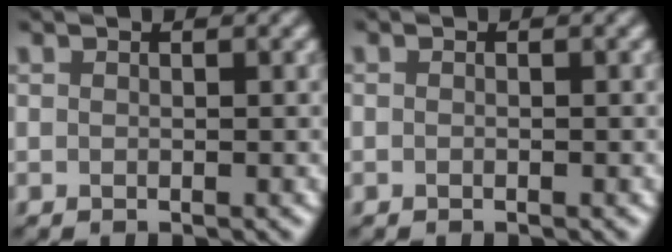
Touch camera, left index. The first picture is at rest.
{"total": 0.0}